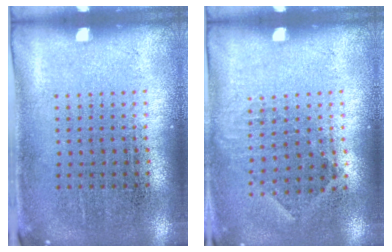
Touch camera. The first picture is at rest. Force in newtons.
{"total": 0.9, "press": 0.8, "slide": 0.6}